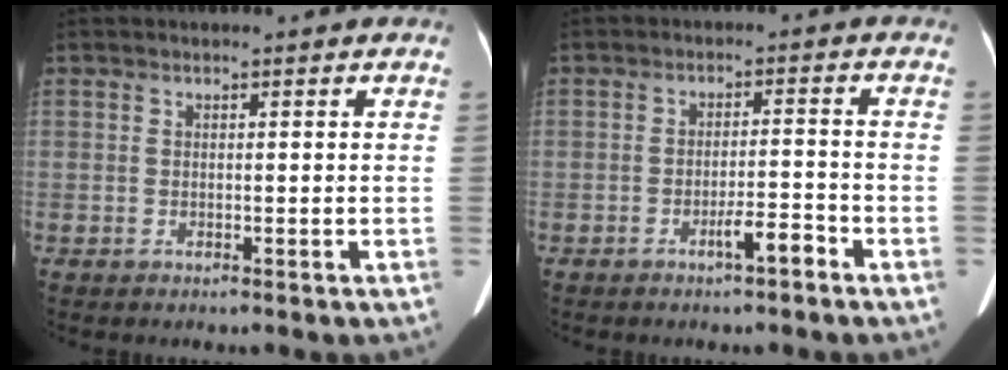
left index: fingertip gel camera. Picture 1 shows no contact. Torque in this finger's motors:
{"motor_torque": [0.75, 0.44, 0.29, 0.07]}